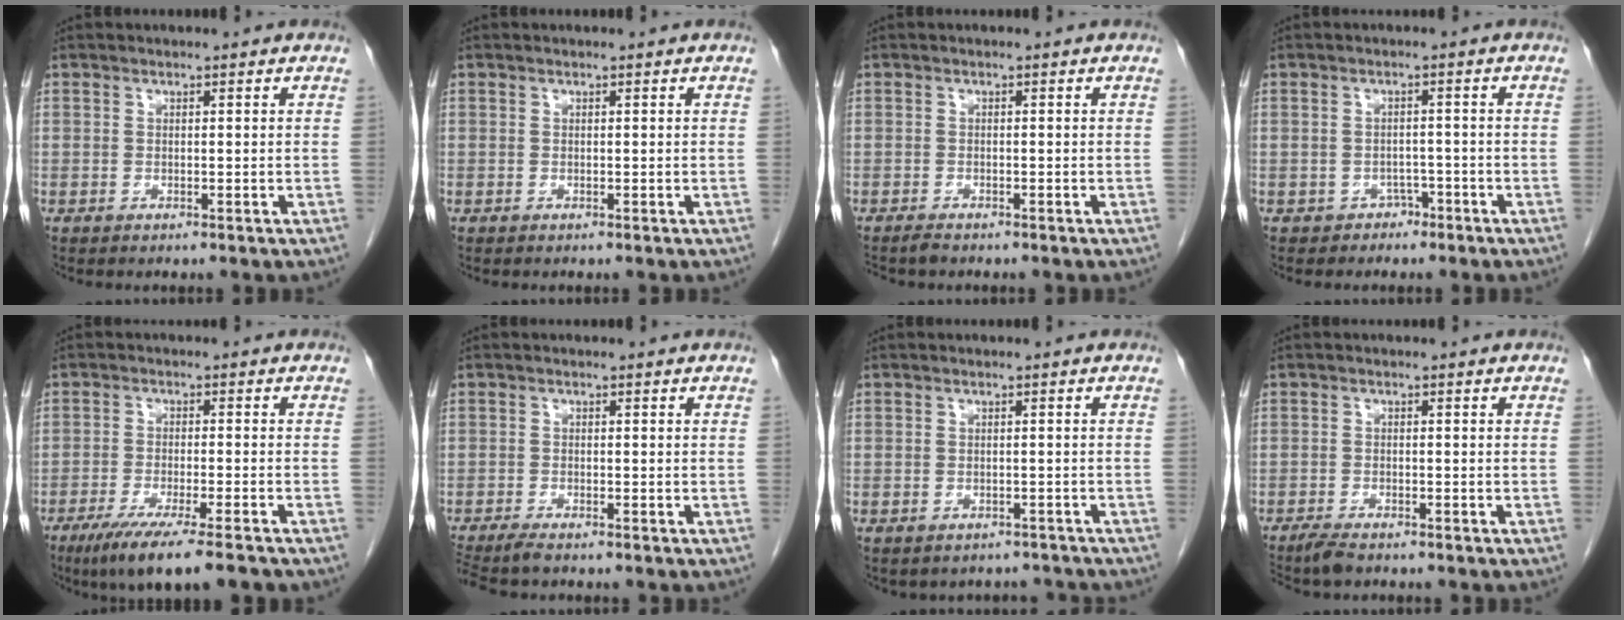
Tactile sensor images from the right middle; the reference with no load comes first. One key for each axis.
{"total": 0.0}
{"total": 1.1, "fx": -1.1, "fy": 0.2, "fz": 0.3, "tx": -0.012, "ty": -0.003, "tz": -0.018}
{"total": 2.2, "fx": -1.5, "fy": 1.7, "fz": -0.1, "tx": -0.002, "ty": 0.009, "tz": -0.022}
{"total": 11.2, "fx": -8.5, "fy": 0.6, "fz": 7.3, "tx": -0.110, "ty": -0.027, "tz": -0.133}
{"total": 3.9, "fx": -3.3, "fy": 0.4, "fz": 2.0, "tx": -0.035, "ty": -0.010, "tz": -0.056}
{"total": 4.4, "fx": -3.7, "fy": 2.3, "fz": 0.2, "tx": 0.005, "ty": 0.015, "tz": -0.042}
{"total": 2.9, "fx": -2.5, "fy": 0.7, "fz": 1.4, "tx": -0.029, "ty": -0.006, "tz": -0.042}